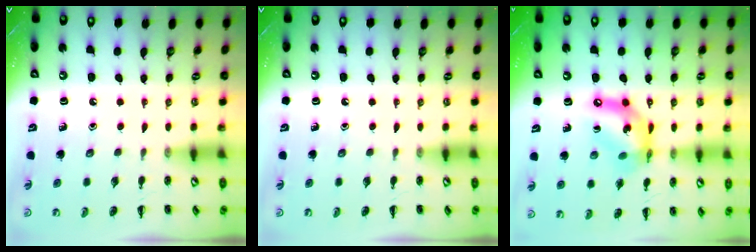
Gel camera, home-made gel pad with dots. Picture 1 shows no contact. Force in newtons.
{"total": 0.0}
{"total": 12.7, "press": 12.3, "slide": 3.2}